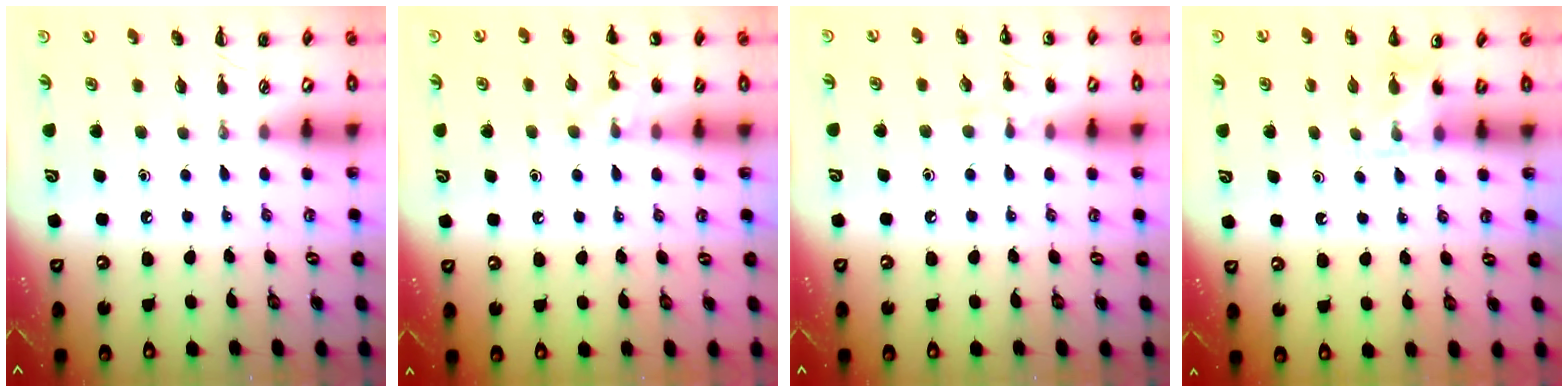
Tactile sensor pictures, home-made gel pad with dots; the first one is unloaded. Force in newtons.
{"total": 7.1, "press": 6.8, "slide": 2.1}
{"total": 6.2, "press": 5.9, "slide": 2.0}
{"total": 4.8, "press": 4.6, "slide": 1.4}